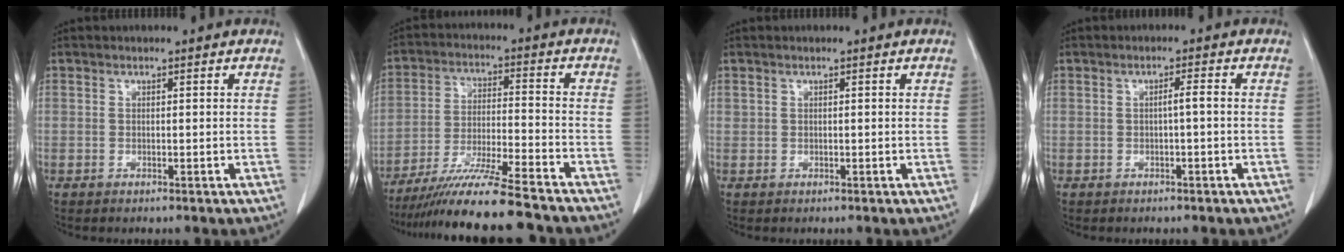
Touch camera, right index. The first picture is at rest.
{"total": 14.8, "force": [-12.7, -0.8, 7.6], "torque": [-0.133, -0.027, -0.215]}
{"total": 0.0}
{"total": 1.4, "force": [-0.3, -0.3, 1.3], "torque": [-0.021, 0.003, -0.004]}